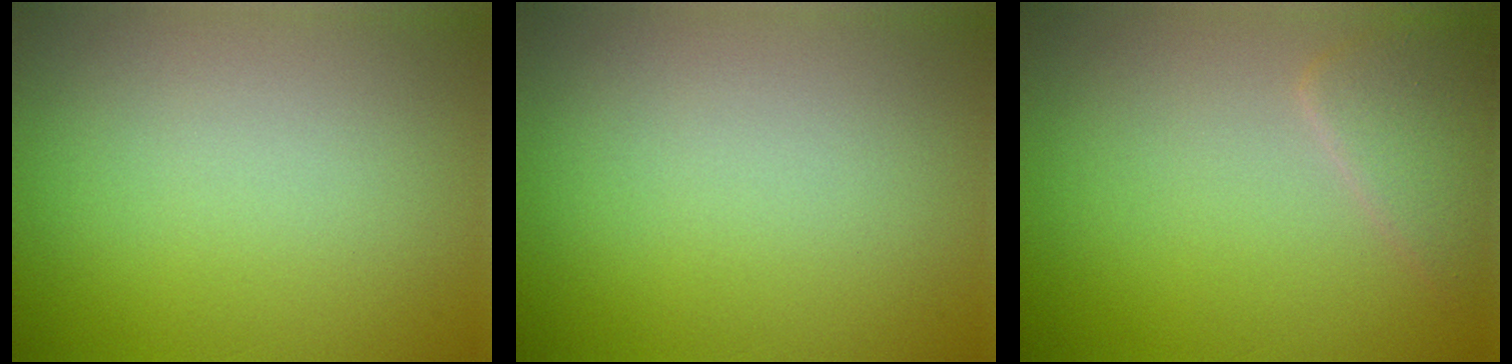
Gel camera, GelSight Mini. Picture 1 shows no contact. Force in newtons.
{"total": 0.0}
{"total": 2.6, "press": 2.6, "slide": 0.1}